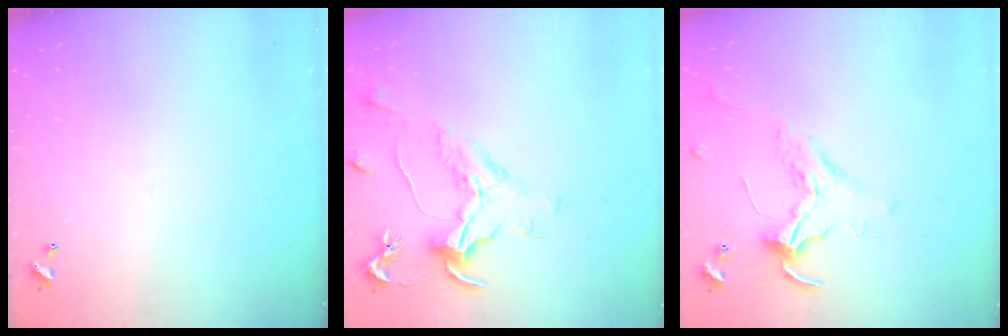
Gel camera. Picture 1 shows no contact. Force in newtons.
{"total": 1.5, "press": 1.2, "slide": 1.0}
{"total": 2.1, "press": 2.1, "slide": 0.4}